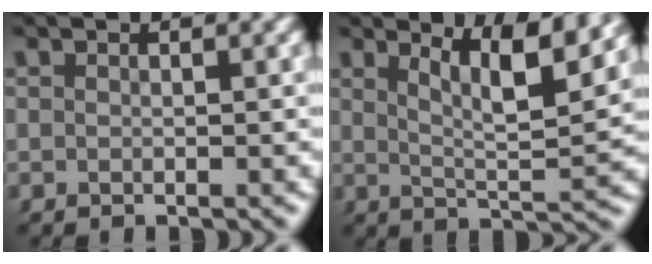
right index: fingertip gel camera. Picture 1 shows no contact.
{"total": 5.3, "force": [3.0, 0.9, 4.3], "torque": [-0.073, -0.007, 0.048]}